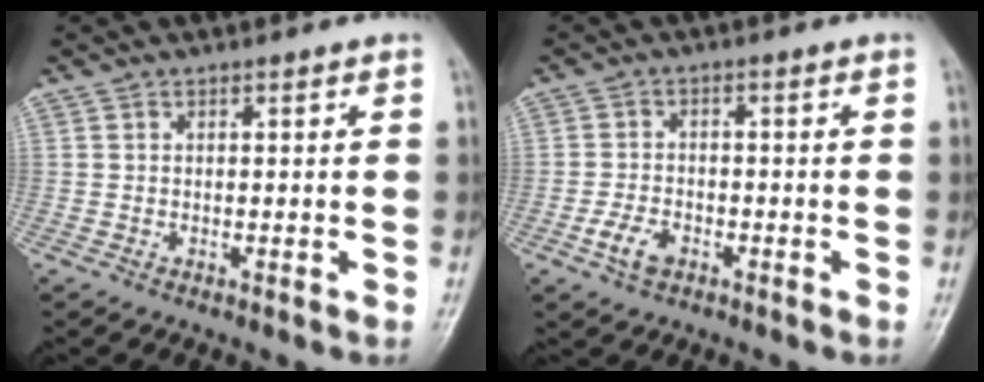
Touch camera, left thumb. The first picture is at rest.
{"total": 4.6, "force": [-2.3, 2.8, 2.8], "torque": [-0.051, 0.013, -0.044]}